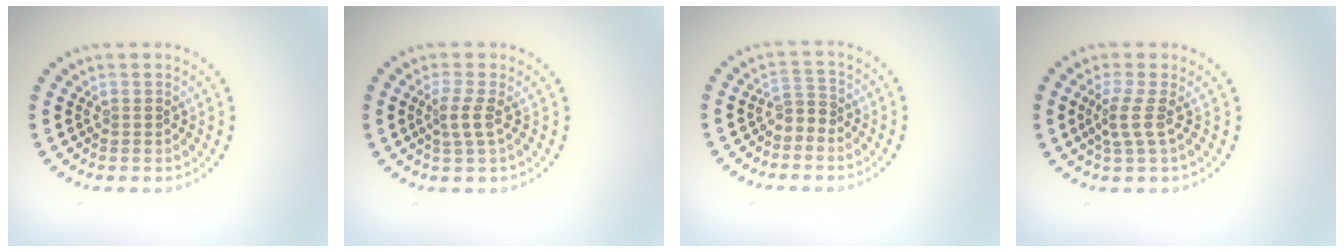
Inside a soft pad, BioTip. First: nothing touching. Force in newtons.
{"total": 1.8, "press": 1.4, "slide": 1.2}
{"total": 1.6, "press": 1.0, "slide": 1.2}
{"total": 2.1, "press": 1.5, "slide": 1.5}